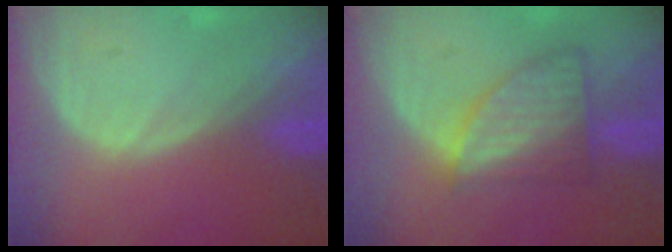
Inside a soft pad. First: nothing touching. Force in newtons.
{"total": 7.1, "press": 6.5, "slide": 3.0}